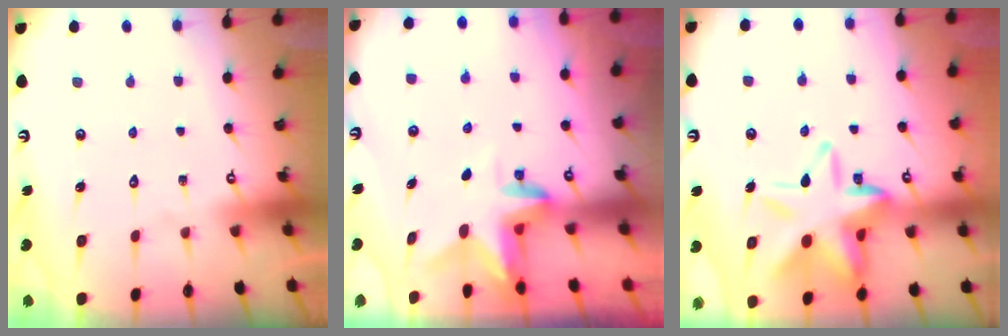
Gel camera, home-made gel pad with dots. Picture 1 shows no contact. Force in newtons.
{"total": 3.2, "press": 3.2, "slide": 0.3}
{"total": 17.1, "press": 17.0, "slide": 2.2}